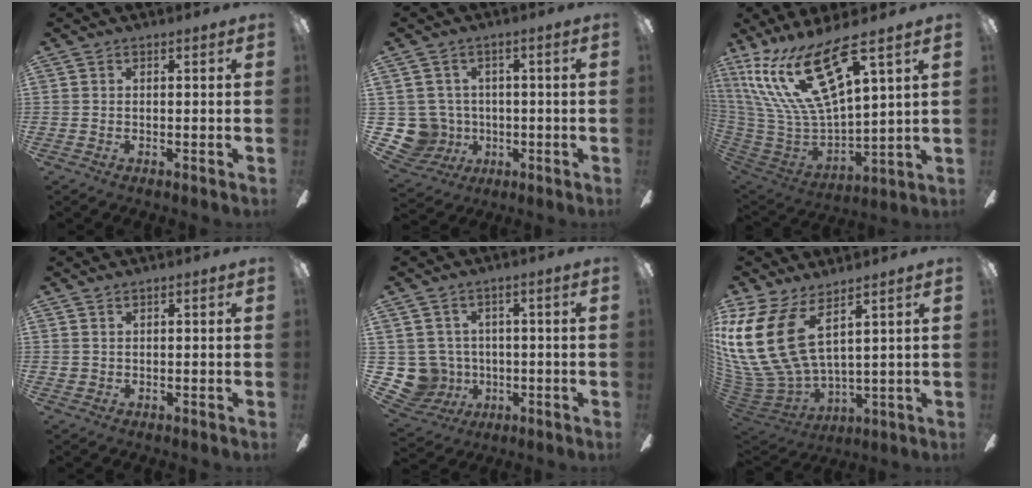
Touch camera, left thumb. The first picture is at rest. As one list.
[{"total": 7.9, "force": [-0.2, 7.8, 1.4], "torque": [-0.074, -0.001, 0.003]}, {"total": 23.3, "force": [13.6, 7.8, 17.3], "torque": [-0.376, -0.084, 0.237]}, {"total": 1.0, "force": [0.7, 0.7, 0.0], "torque": [-0.001, 0.002, 0.013]}, {"total": 8.0, "force": [0.0, 7.9, 1.3], "torque": [-0.074, -0.004, 0.008]}, {"total": 20.2, "force": [8.6, 10.3, 15.1], "torque": [-0.356, -0.058, 0.157]}]